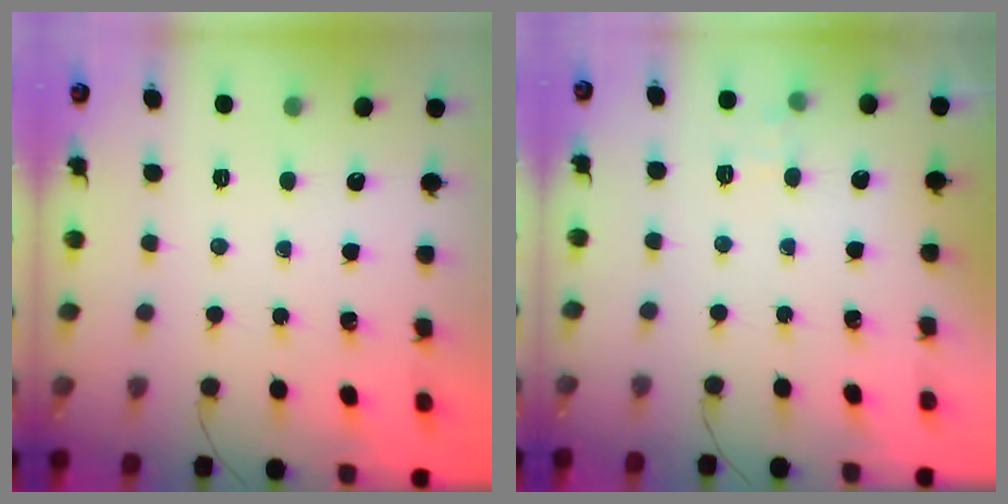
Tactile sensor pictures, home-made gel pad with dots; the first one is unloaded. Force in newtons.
{"total": 7.2, "press": 7.0, "slide": 1.5}